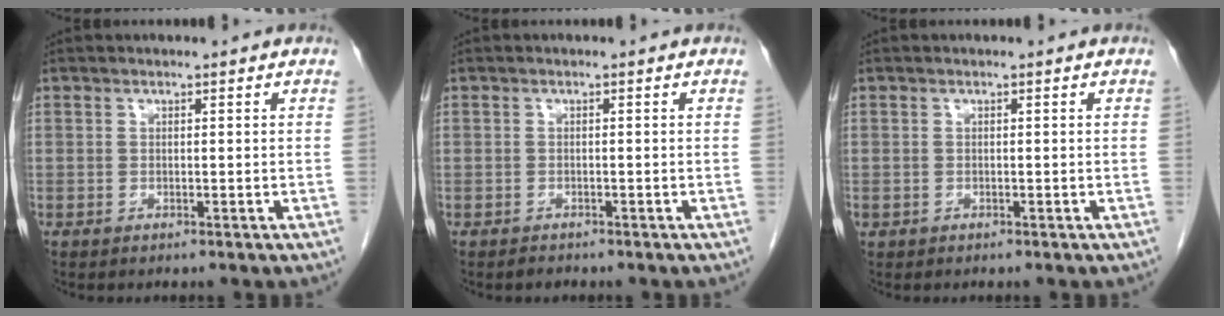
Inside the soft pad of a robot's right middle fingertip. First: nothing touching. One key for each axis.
{"total": 0.8, "fx": -0.7, "fy": 0.4, "fz": 0.0, "tx": -0.003, "ty": 0.000, "tz": -0.013}
{"total": 0.0}